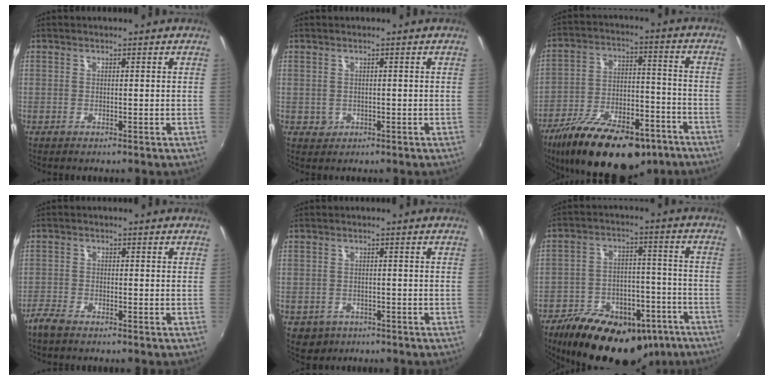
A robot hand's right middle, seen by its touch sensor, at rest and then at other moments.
{"total": 2.1, "force": [-0.1, 2.0, 0.6], "torque": [-0.009, 0.000, 0.002]}
{"total": 24.2, "force": [-16.7, 10.8, 13.8], "torque": [-0.253, -0.005, -0.243]}
{"total": 3.5, "force": [-3.0, 0.9, 1.6], "torque": [-0.049, -0.006, -0.062]}
{"total": 4.7, "force": [-2.0, 4.0, 1.6], "torque": [-0.040, -0.005, -0.022]}
{"total": 25.9, "force": [-17.6, 13.5, 13.4], "torque": [-0.244, 0.018, -0.229]}